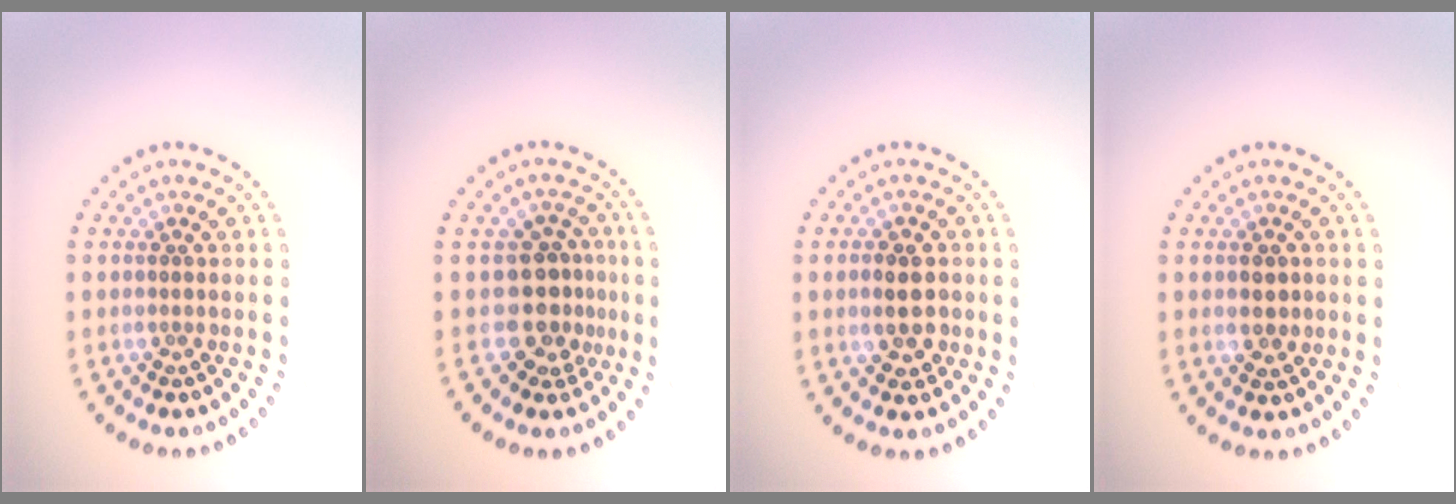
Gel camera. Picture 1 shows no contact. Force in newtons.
{"total": 3.3, "press": 2.4, "slide": 2.2}
{"total": 3.0, "press": 3.0, "slide": 0.3}
{"total": 1.5, "press": 1.4, "slide": 0.3}